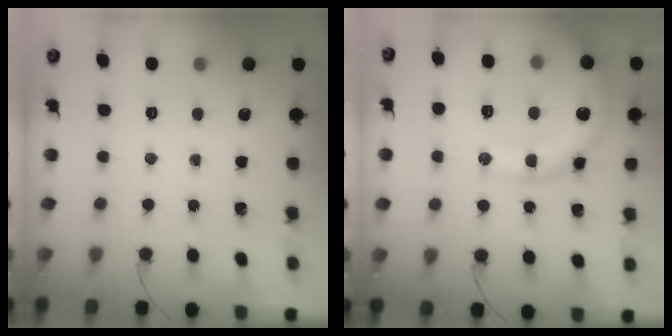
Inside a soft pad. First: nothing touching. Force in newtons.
{"total": 16.4, "press": 16.3, "slide": 1.0}